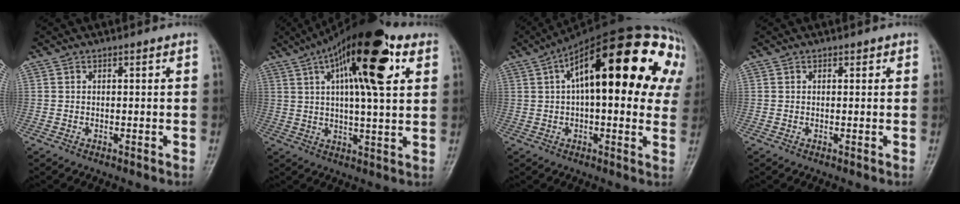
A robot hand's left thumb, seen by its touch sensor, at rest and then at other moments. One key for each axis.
{"total": 20.4, "fx": 8.1, "fy": 6.5, "fz": 17.6, "tx": -0.264, "ty": 0.001, "tz": 0.120}
{"total": 29.9, "fx": 9.2, "fy": 12.2, "fz": 25.7, "tx": -0.331, "ty": 0.061, "tz": 0.124}
{"total": 0.8, "fx": 0.4, "fy": 0.6, "fz": 0.3, "tx": 0.008, "ty": 0.000, "tz": 0.003}